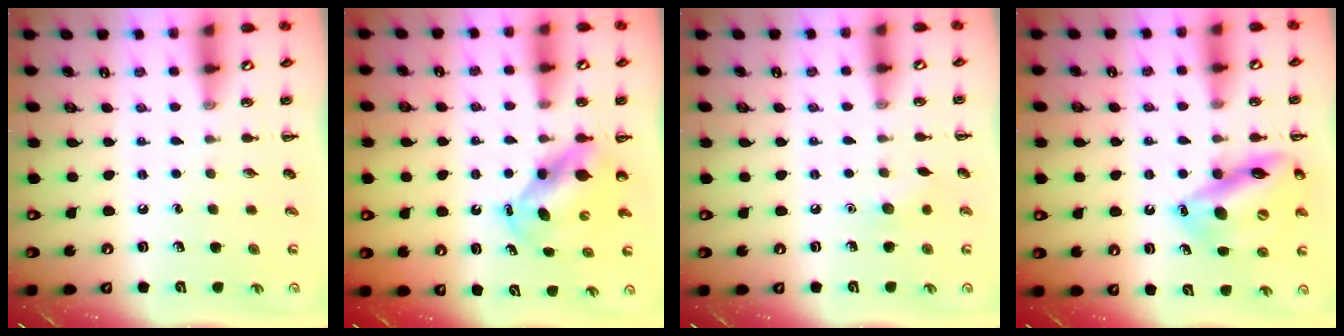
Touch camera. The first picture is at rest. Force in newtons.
{"total": 5.5, "press": 5.4, "slide": 0.9}
{"total": 5.3, "press": 5.1, "slide": 1.5}
{"total": 15.8, "press": 15.5, "slide": 3.1}